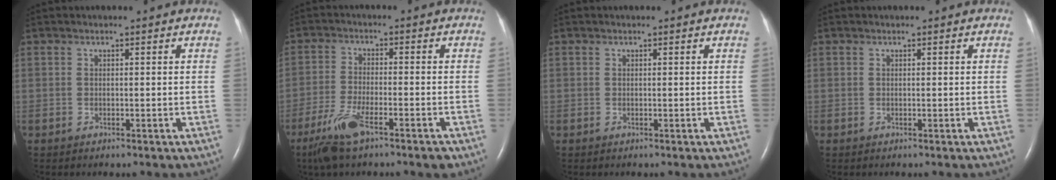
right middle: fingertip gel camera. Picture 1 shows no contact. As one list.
[{"total": 8.4, "force": [-5.5, 1.4, 6.2], "torque": [-0.127, -0.018, -0.098]}, {"total": 0.0}, {"total": 0.0}]